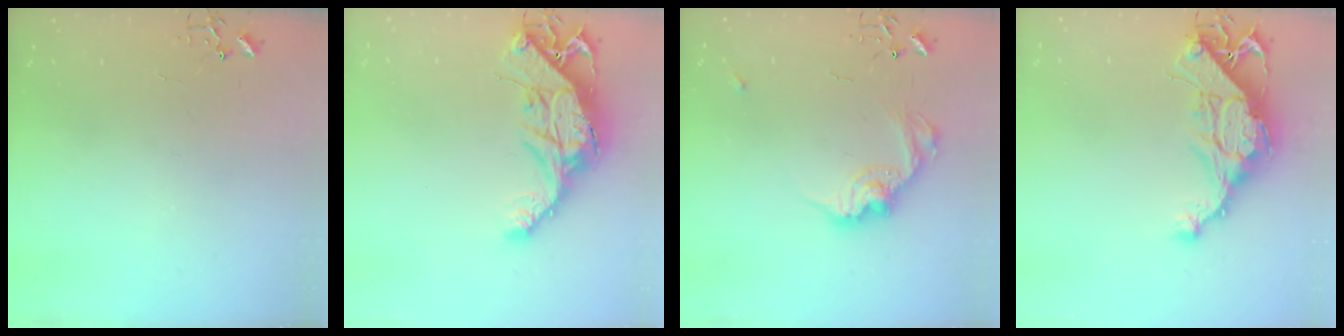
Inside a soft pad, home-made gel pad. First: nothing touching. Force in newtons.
{"total": 16.1, "press": 16.0, "slide": 1.6}
{"total": 13.5, "press": 13.5, "slide": 0.8}
{"total": 13.4, "press": 13.4, "slide": 1.1}